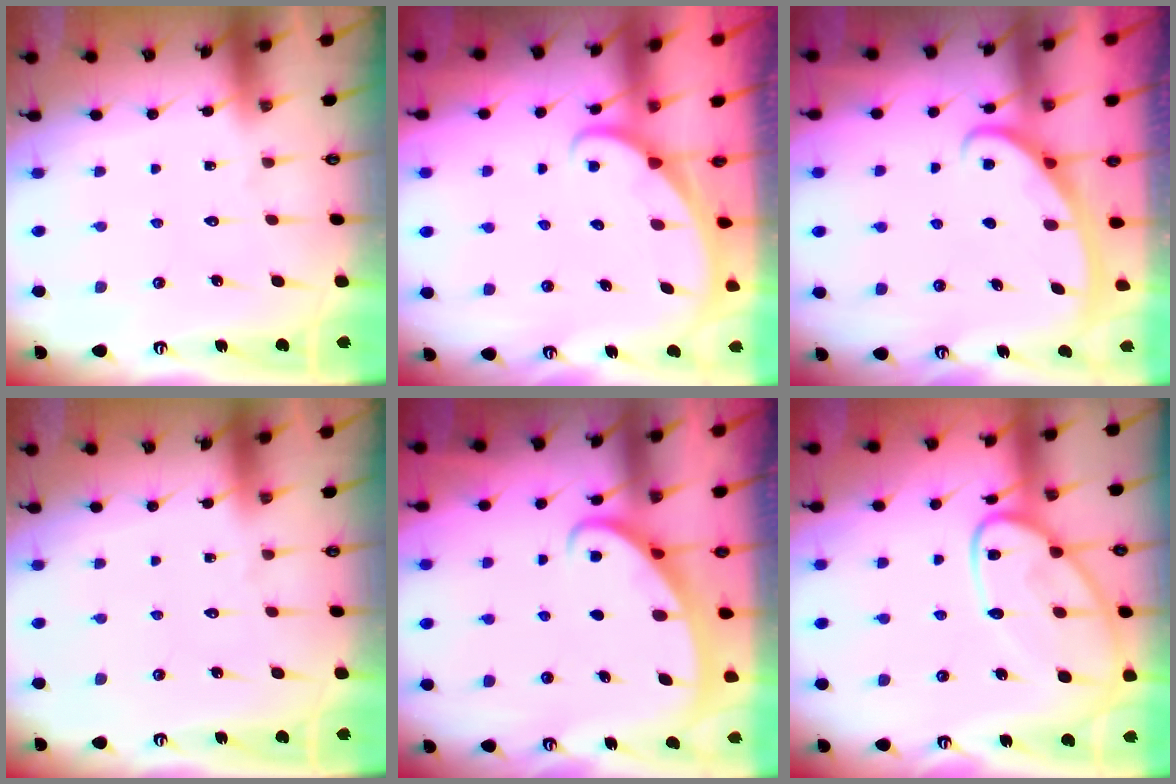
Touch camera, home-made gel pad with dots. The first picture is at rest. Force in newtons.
{"total": 1.8, "press": 1.8, "slide": 0.1}
{"total": 2.8, "press": 2.8, "slide": 0.4}
{"total": 0.0}
{"total": 2.5, "press": 2.5, "slide": 0.4}
{"total": 15.1, "press": 15.0, "slide": 1.4}